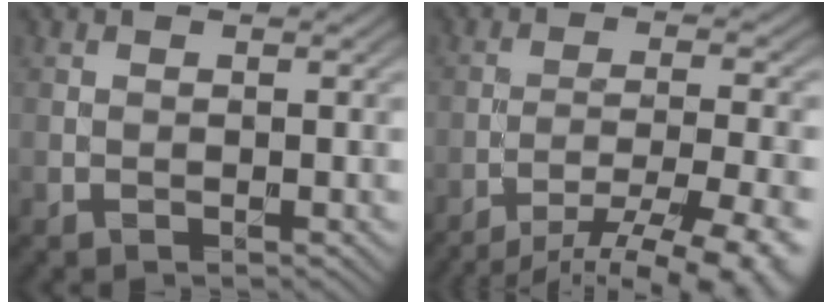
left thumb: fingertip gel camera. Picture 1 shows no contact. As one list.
[{"total": 14.3, "force": [-11.2, 3.1, 8.3], "torque": [-0.130, -0.010, -0.146]}]